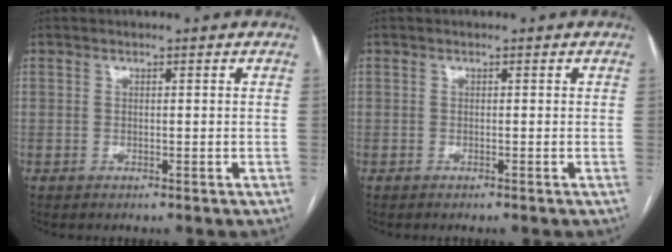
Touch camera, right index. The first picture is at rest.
{"total": 0.0}